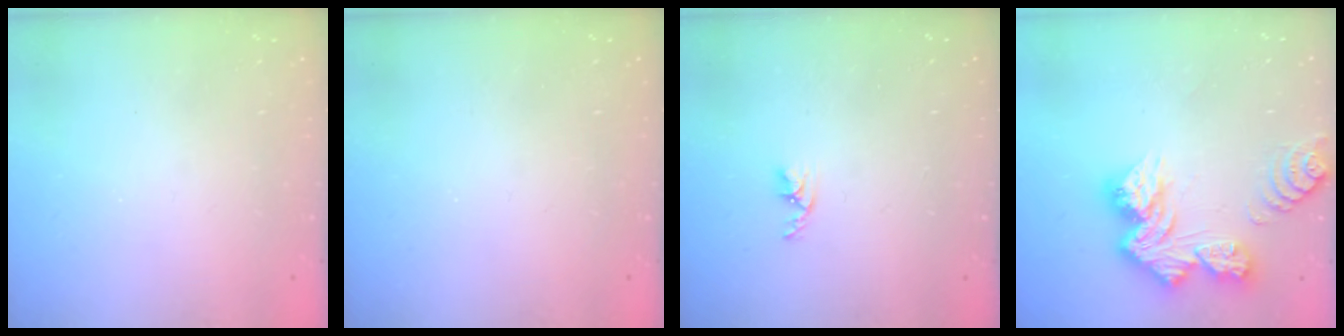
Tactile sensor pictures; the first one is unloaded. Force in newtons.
{"total": 0.0}
{"total": 3.3, "press": 3.3, "slide": 0.5}
{"total": 14.2, "press": 14.1, "slide": 1.6}